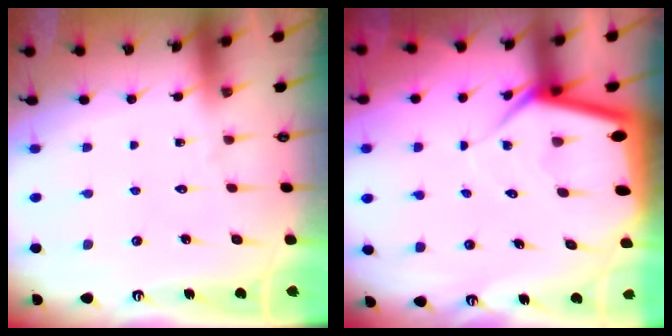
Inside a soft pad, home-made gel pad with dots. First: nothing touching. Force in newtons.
{"total": 7.0, "press": 7.0, "slide": 0.7}